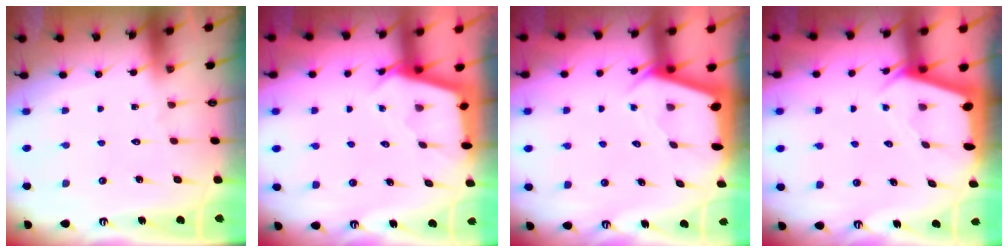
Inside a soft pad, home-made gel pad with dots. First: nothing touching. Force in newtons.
{"total": 2.5, "press": 2.5, "slide": 0.3}
{"total": 2.5, "press": 2.5, "slide": 0.3}
{"total": 2.4, "press": 2.4, "slide": 0.2}